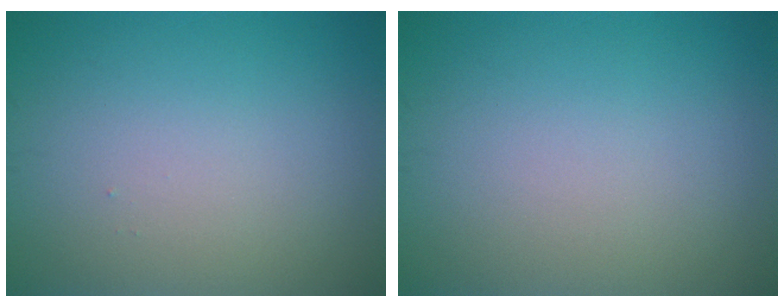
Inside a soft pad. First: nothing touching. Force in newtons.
{"total": 0.0}